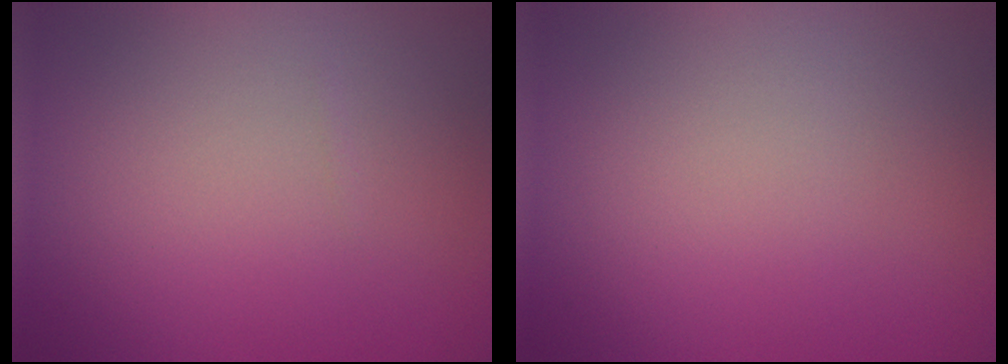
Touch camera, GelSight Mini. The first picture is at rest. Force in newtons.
{"total": 0.0}